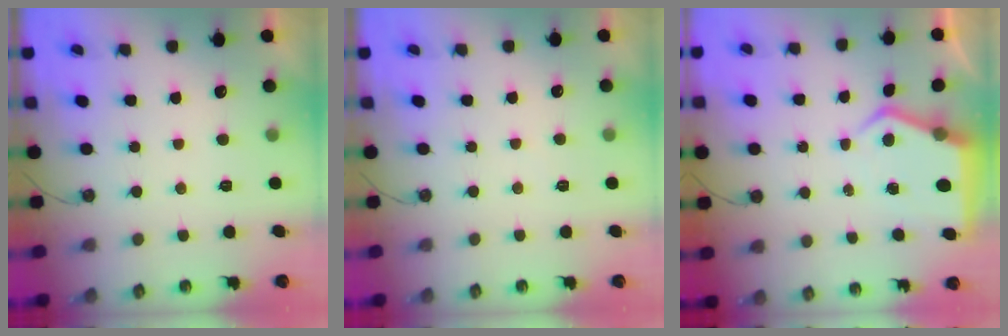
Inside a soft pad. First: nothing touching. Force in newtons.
{"total": 1.9, "press": 1.9, "slide": 0.3}
{"total": 7.9, "press": 7.9, "slide": 0.9}